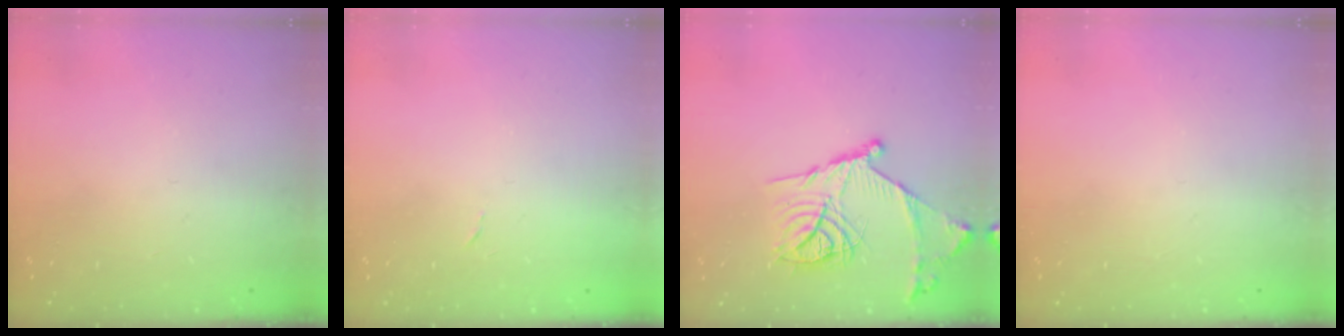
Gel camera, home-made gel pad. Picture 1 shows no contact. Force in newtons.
{"total": 2.4, "press": 2.4, "slide": 0.4}
{"total": 18.4, "press": 18.4, "slide": 1.3}
{"total": 0.0}